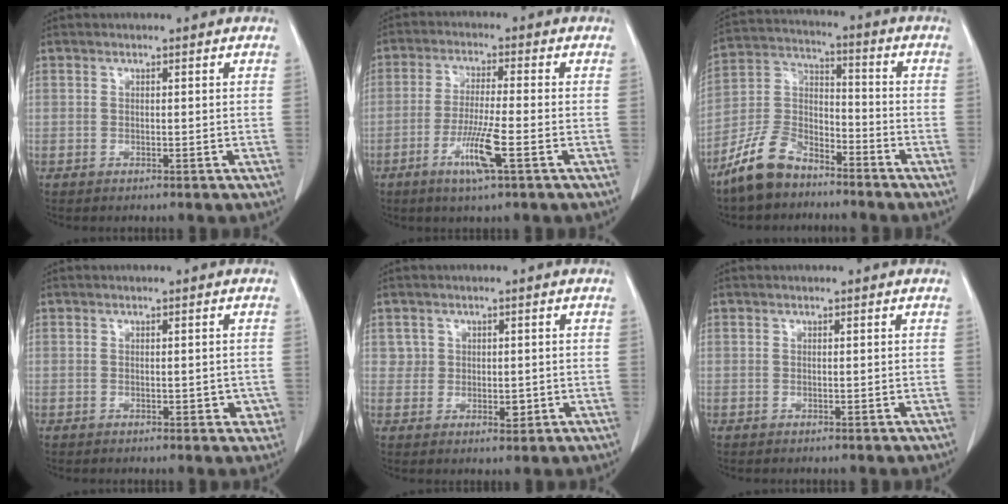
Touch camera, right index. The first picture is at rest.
{"total": 7.2, "force": [-3.1, -0.1, 6.5], "torque": [-0.129, -0.014, -0.058]}
{"total": 10.6, "force": [-8.2, 5.0, 4.5], "torque": [-0.106, 0.010, -0.164]}
{"total": 2.4, "force": [-0.6, 1.3, 1.9], "torque": [-0.015, 0.003, -0.002]}
{"total": 2.9, "force": [0.3, 2.6, 1.2], "torque": [-0.009, 0.002, 0.008]}
{"total": 0.0}